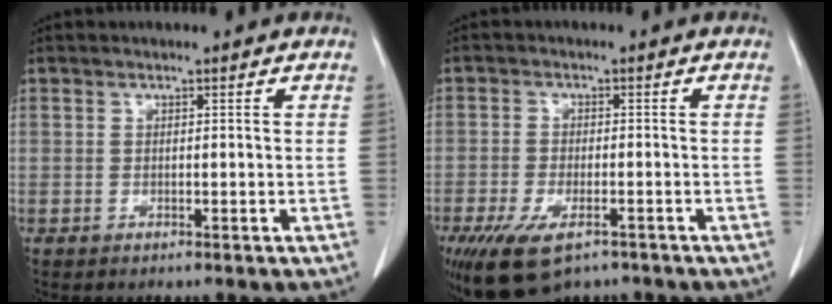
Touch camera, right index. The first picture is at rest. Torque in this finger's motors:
{"motor_torque": [1.07, -0.92, 0.49, 0.11]}